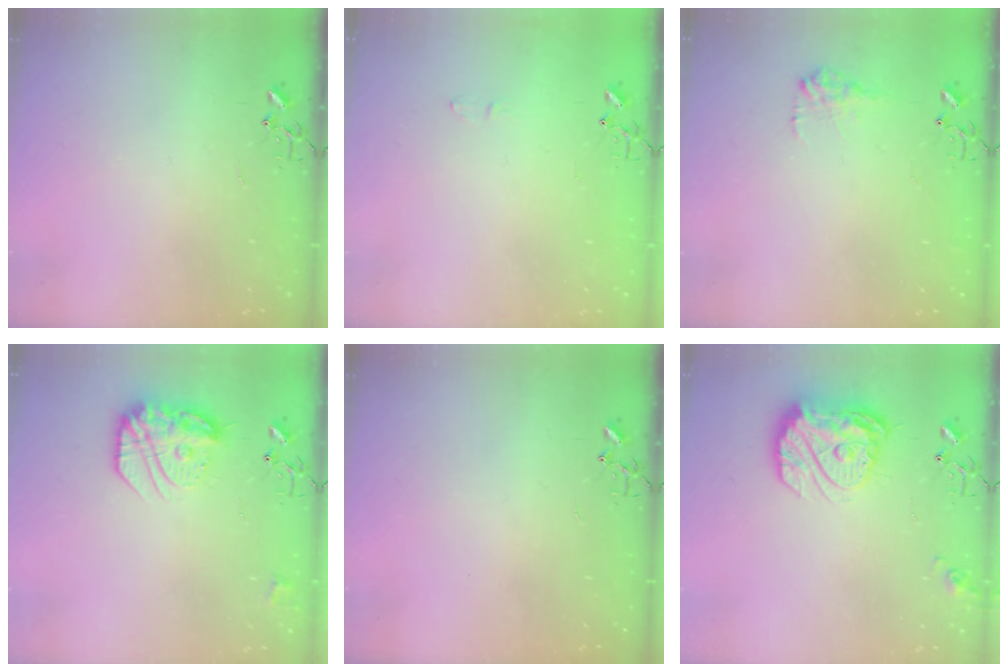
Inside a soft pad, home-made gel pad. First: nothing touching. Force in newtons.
{"total": 4.5, "press": 4.5, "slide": 0.4}
{"total": 8.9, "press": 8.9, "slide": 0.3}
{"total": 17.4, "press": 17.3, "slide": 1.2}
{"total": 0.0}
{"total": 17.1, "press": 17.0, "slide": 1.5}